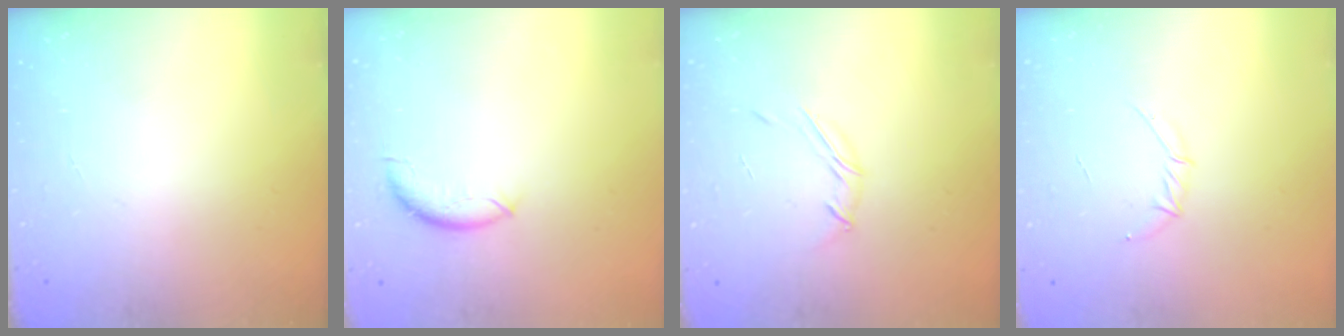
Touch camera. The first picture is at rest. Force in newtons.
{"total": 7.8, "press": 7.8, "slide": 0.5}
{"total": 4.4, "press": 4.3, "slide": 0.8}
{"total": 4.1, "press": 3.9, "slide": 1.0}